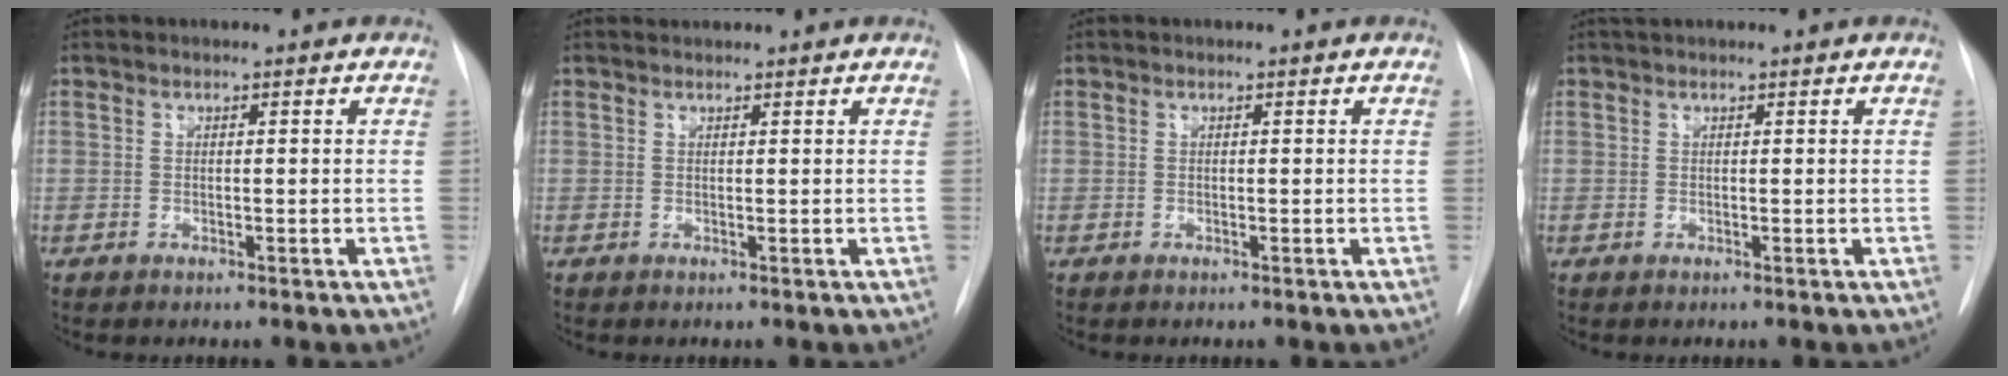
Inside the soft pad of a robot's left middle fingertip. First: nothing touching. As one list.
[{"total": 1.4, "force": [1.4, 0.0, 0.3], "torque": [-0.010, 0.019, 0.027]}, {"total": 0.0}, {"total": 1.2, "force": [1.1, 0.2, 0.4], "torque": [-0.014, 0.020, 0.023]}]